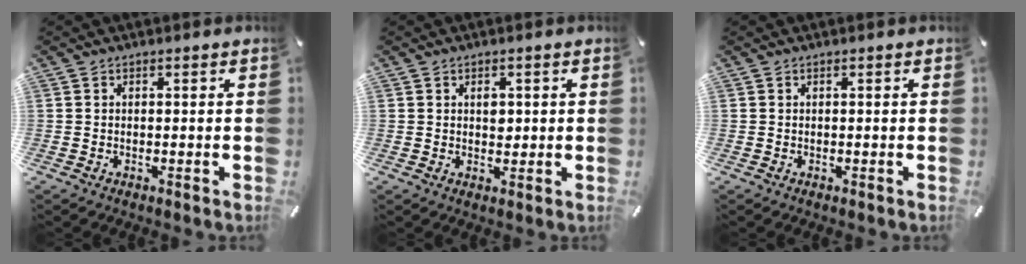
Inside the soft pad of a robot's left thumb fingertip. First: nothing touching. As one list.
[{"total": 2.5, "force": [0.5, 1.9, 1.5], "torque": [-0.017, -0.002, 0.005]}, {"total": 0.0}]